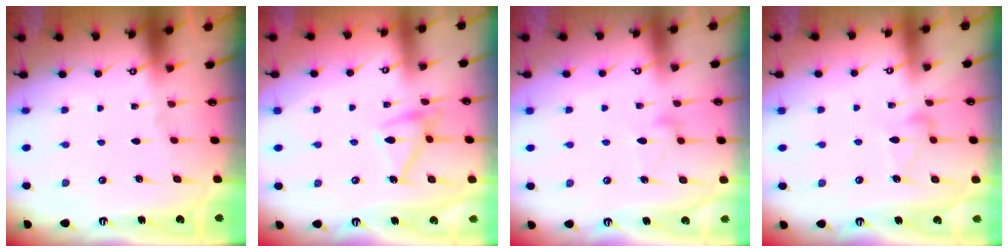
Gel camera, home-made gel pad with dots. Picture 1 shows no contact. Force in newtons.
{"total": 12.6, "press": 12.6, "slide": 0.4}
{"total": 9.8, "press": 9.8, "slide": 0.5}
{"total": 7.8, "press": 7.8, "slide": 0.4}